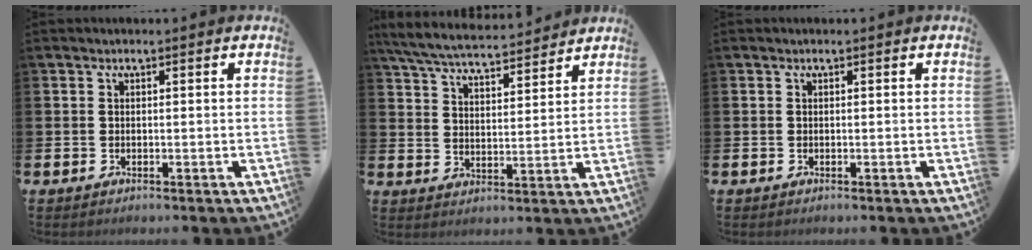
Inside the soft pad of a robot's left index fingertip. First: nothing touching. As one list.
[{"total": 6.4, "force": [6.1, 0.8, 1.6], "torque": [-0.059, -0.036, 0.108]}, {"total": 0.0}]